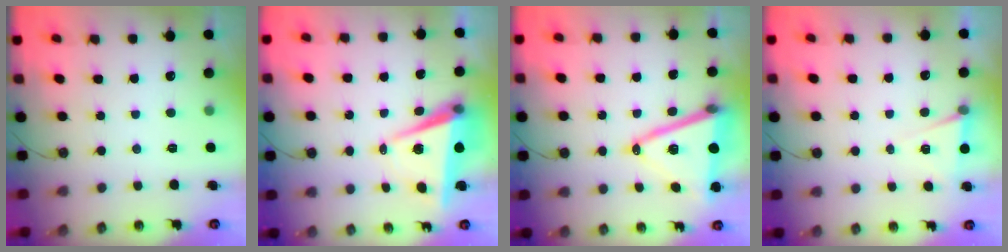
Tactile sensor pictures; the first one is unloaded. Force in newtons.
{"total": 7.5, "press": 6.1, "slide": 4.3}
{"total": 17.6, "press": 17.2, "slide": 3.8}
{"total": 5.7, "press": 3.3, "slide": 4.6}